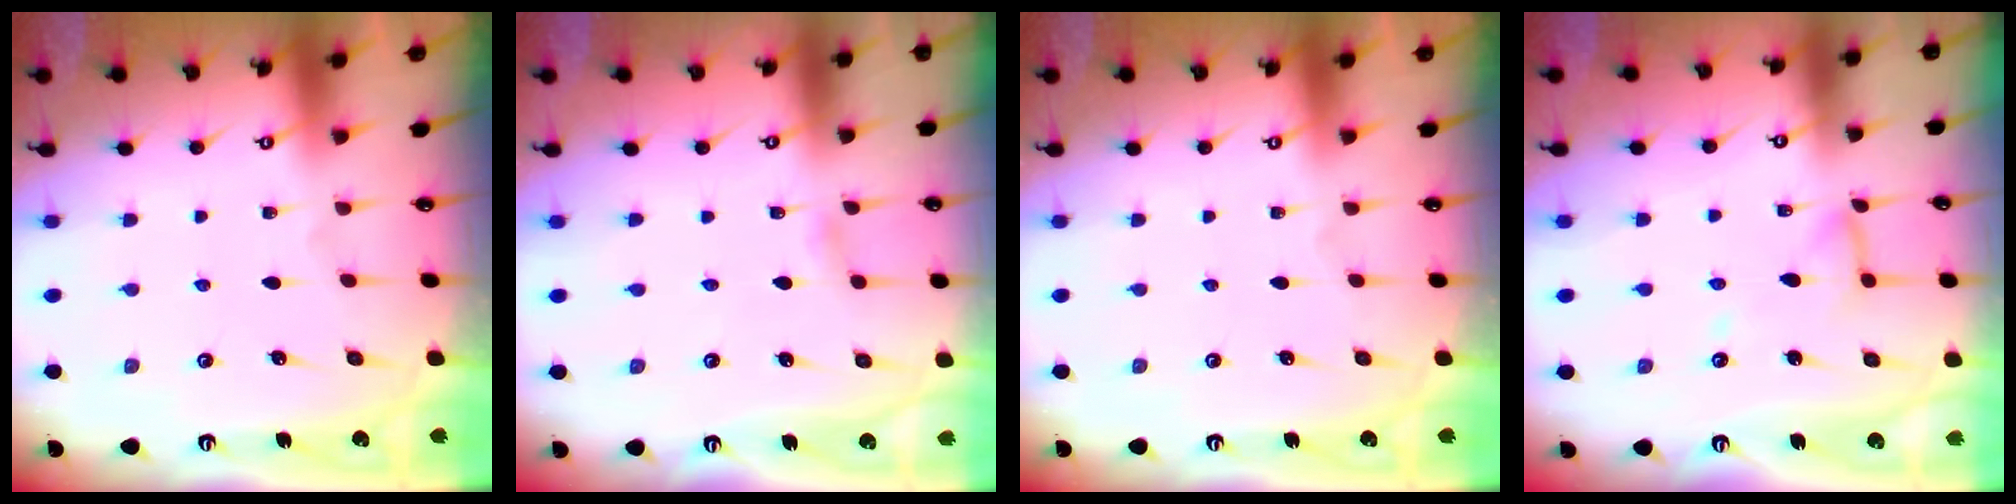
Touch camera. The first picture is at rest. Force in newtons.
{"total": 1.7, "press": 1.7, "slide": 0.2}
{"total": 0.0}
{"total": 7.7, "press": 7.7, "slide": 0.7}